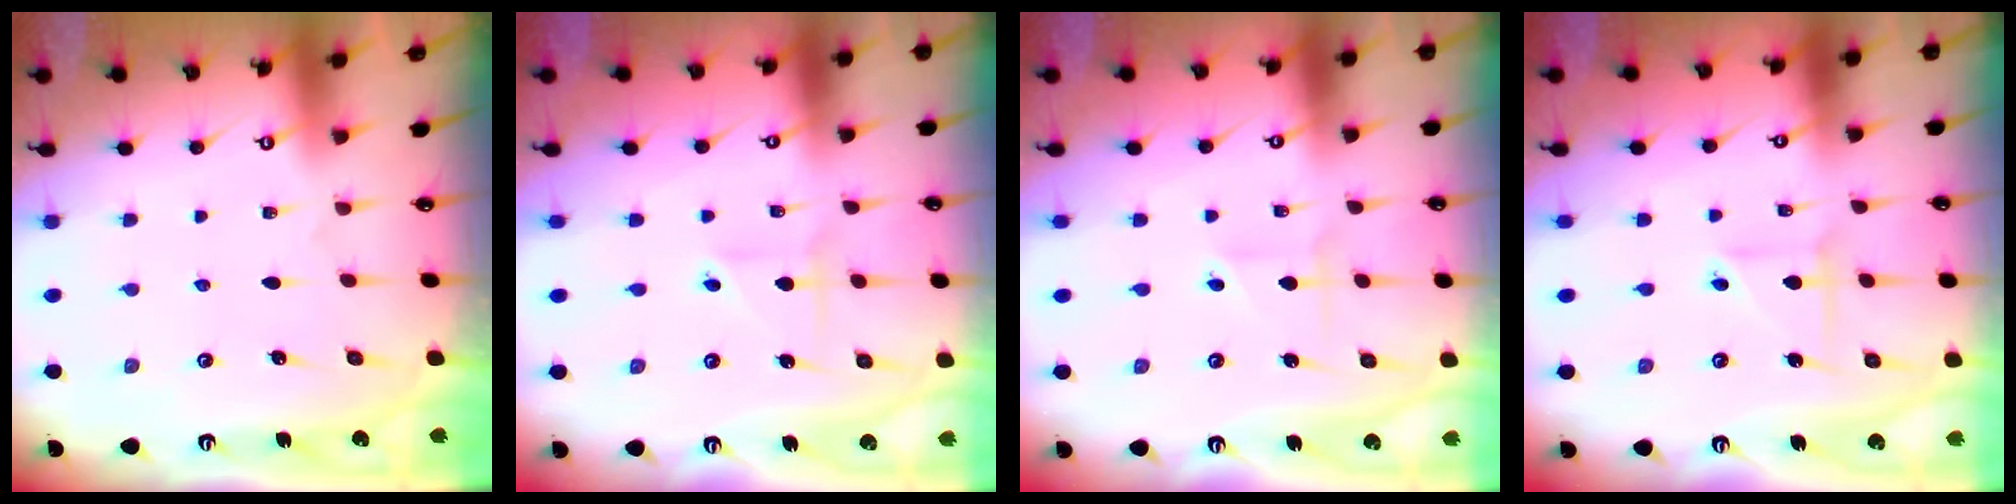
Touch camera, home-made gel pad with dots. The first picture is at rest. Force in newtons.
{"total": 2.1, "press": 1.9, "slide": 0.7}
{"total": 1.9, "press": 1.8, "slide": 0.5}
{"total": 2.9, "press": 2.9, "slide": 0.2}